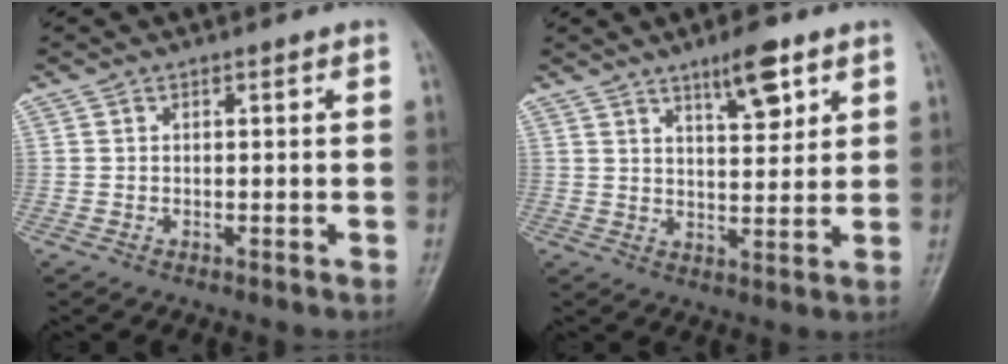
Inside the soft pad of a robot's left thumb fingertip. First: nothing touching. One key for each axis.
{"total": 7.4, "fx": 4.5, "fy": 2.4, "fz": 5.3, "tx": -0.068, "ty": -0.029, "tz": 0.069}